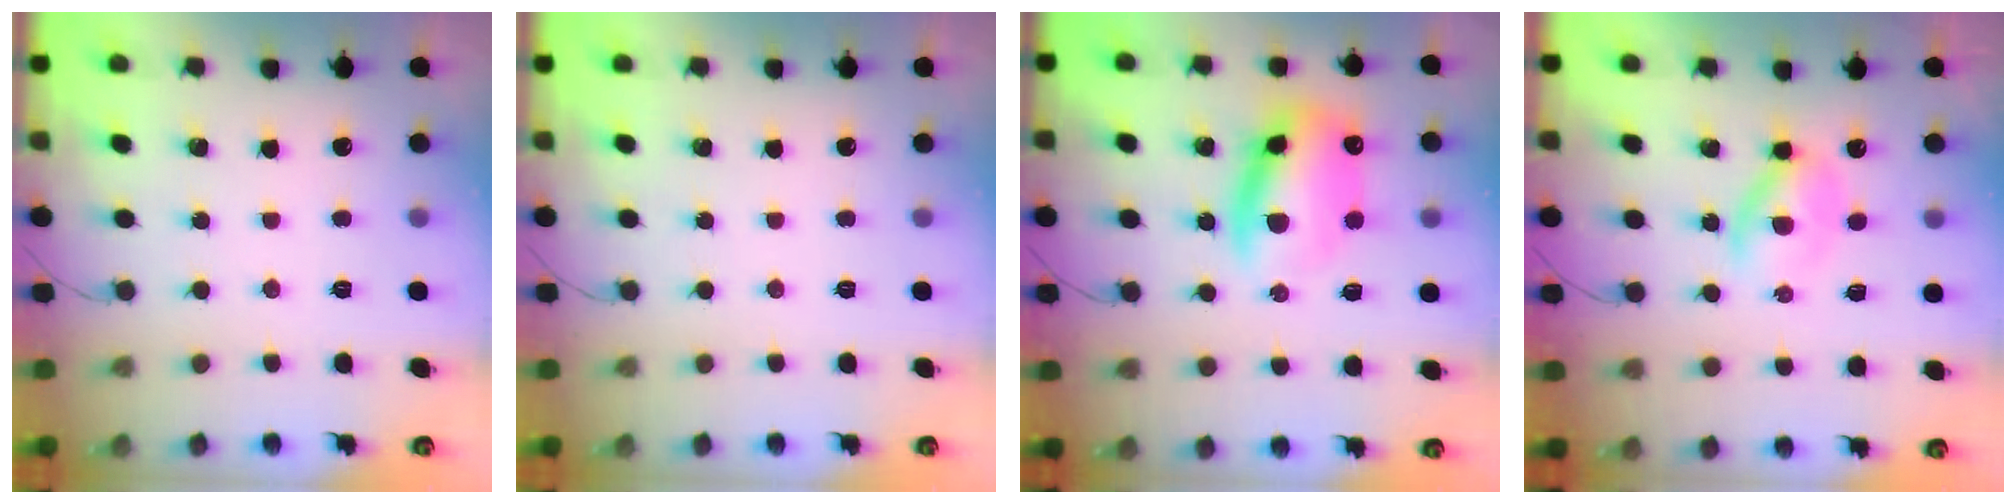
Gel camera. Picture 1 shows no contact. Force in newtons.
{"total": 0.0}
{"total": 12.9, "press": 12.6, "slide": 3.1}
{"total": 2.8, "press": 2.8, "slide": 0.5}